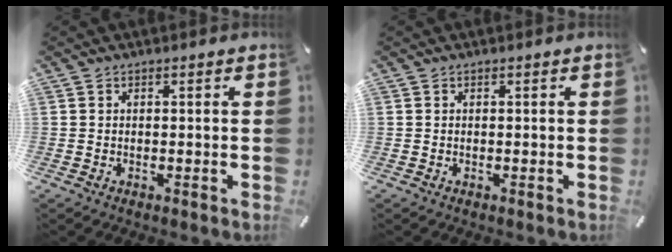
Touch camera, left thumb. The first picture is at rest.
{"total": 0.0}